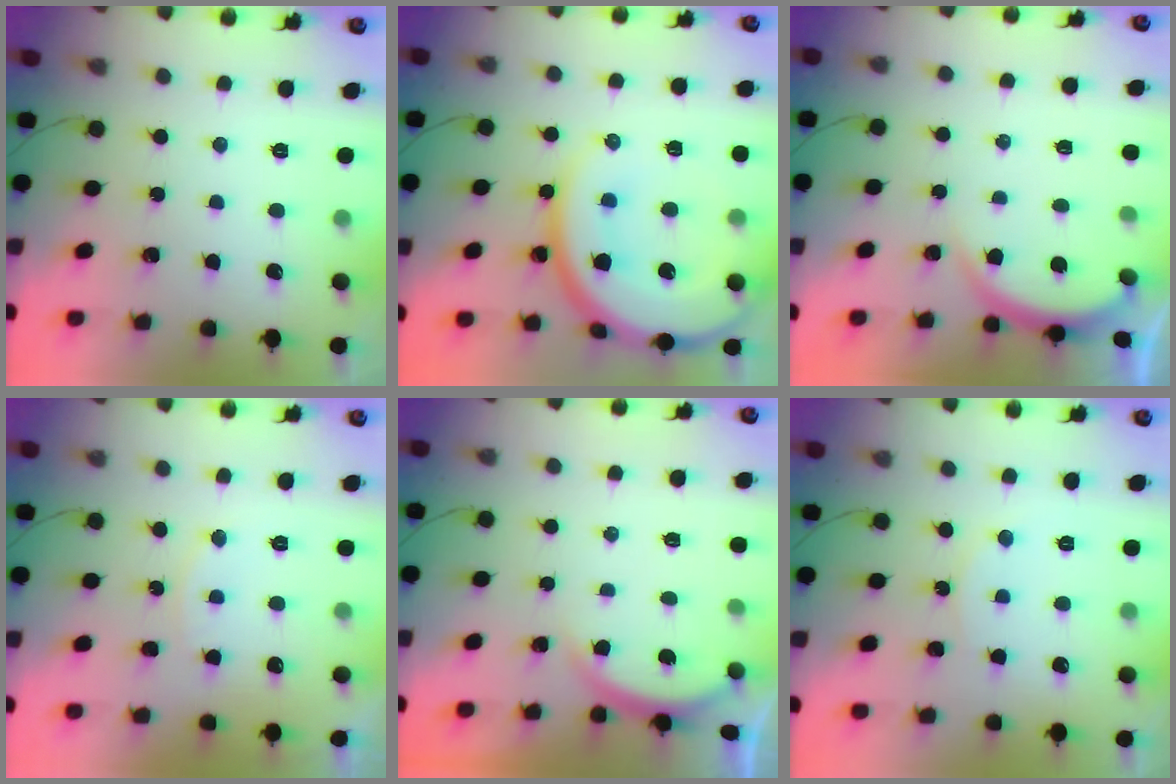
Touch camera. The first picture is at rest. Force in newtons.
{"total": 19.7, "press": 19.6, "slide": 1.7}
{"total": 4.1, "press": 4.1, "slide": 0.5}
{"total": 6.4, "press": 6.4, "slide": 0.6}
{"total": 2.0, "press": 2.0, "slide": 0.5}
{"total": 5.3, "press": 5.3, "slide": 0.7}